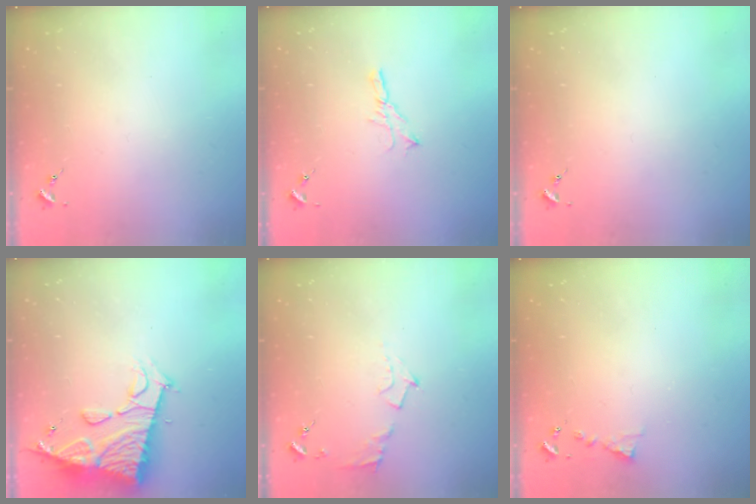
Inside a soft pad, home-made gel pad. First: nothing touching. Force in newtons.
{"total": 5.3, "press": 5.3, "slide": 0.5}
{"total": 0.0}
{"total": 14.3, "press": 14.2, "slide": 1.3}
{"total": 7.0, "press": 7.0, "slide": 0.7}
{"total": 4.5, "press": 4.4, "slide": 0.5}